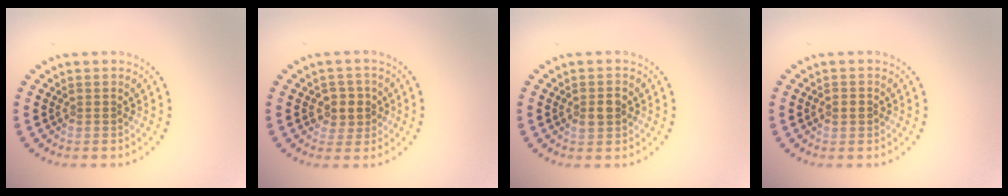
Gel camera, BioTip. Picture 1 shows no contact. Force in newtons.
{"total": 2.1, "press": 2.0, "slide": 0.8}
{"total": 1.6, "press": 1.6, "slide": 0.1}
{"total": 1.3, "press": 1.2, "slide": 0.3}